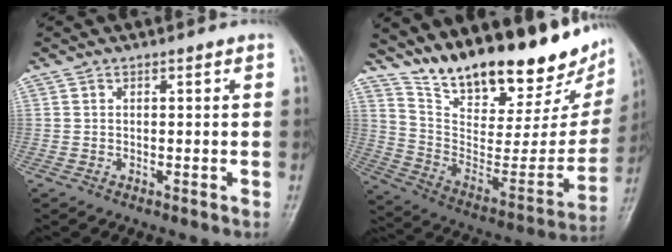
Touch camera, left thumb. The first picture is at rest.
{"total": 29.4, "force": [22.0, 9.6, 16.9], "torque": [-0.236, -0.094, 0.340]}